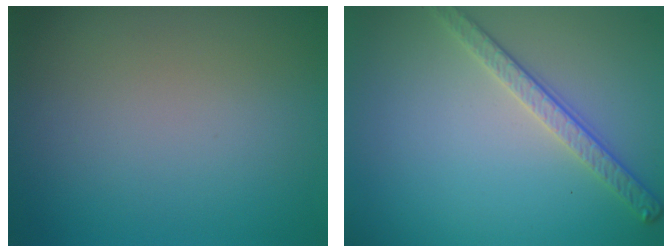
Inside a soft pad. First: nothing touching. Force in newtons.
{"total": 2.8, "press": 2.6, "slide": 1.0}